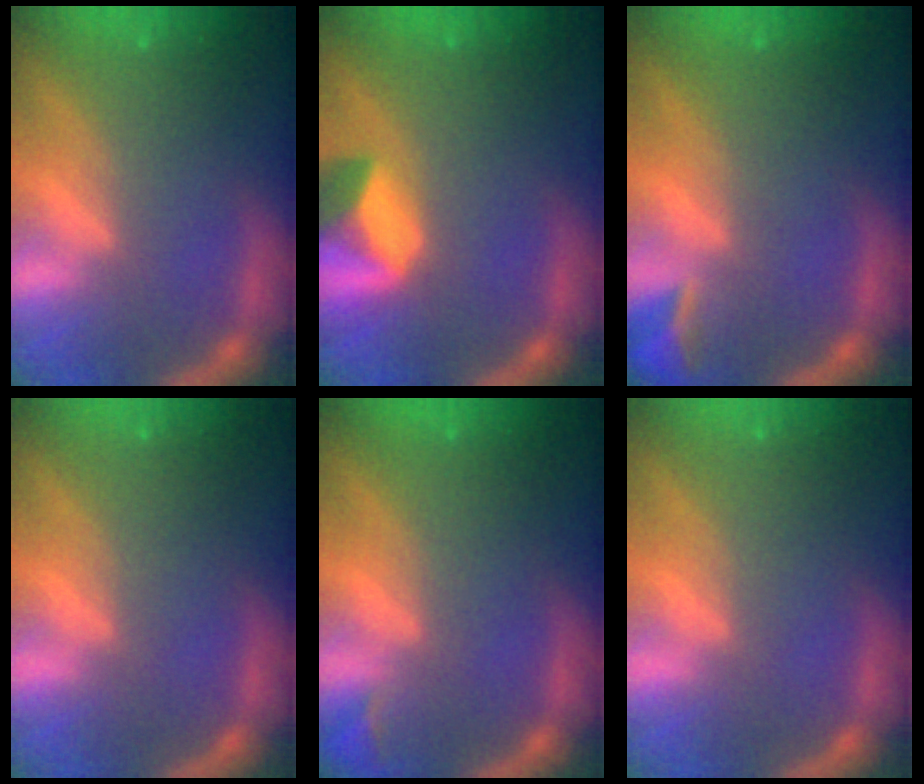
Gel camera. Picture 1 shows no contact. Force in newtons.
{"total": 4.9}
{"total": 1.9}
{"total": 0.0}
{"total": 0.9}
{"total": 0.0}